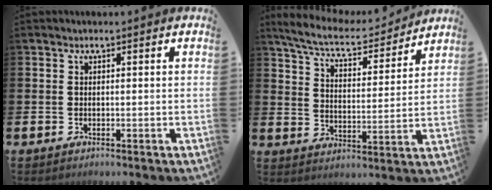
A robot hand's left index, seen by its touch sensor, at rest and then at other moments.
{"total": 7.7, "force": [7.2, 1.3, 2.6], "torque": [-0.080, -0.048, 0.122]}